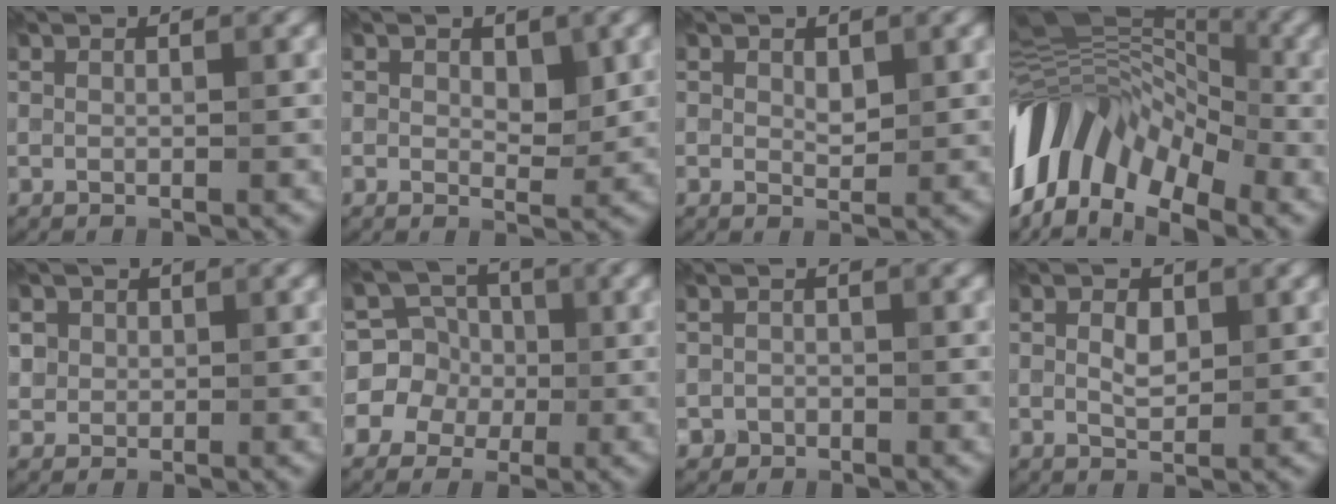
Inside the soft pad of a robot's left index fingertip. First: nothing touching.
{"total": 2.3, "force": [0.5, 1.4, 1.7], "torque": [-0.023, -0.006, 0.010]}
{"total": 1.5, "force": [0.4, 1.0, 1.0], "torque": [-0.015, -0.004, 0.009]}
{"total": 12.0, "force": [-3.2, 7.5, 8.8], "torque": [-0.149, 0.018, -0.070]}
{"total": 3.5, "force": [1.3, 3.1, 1.2], "torque": [-0.015, 0.011, 0.018]}
{"total": 5.4, "force": [-1.0, 5.3, 1.0], "torque": [-0.004, 0.020, -0.039]}
{"total": 1.2, "force": [-0.7, 1.0, 0.0], "torque": [0.012, 0.002, -0.014]}
{"total": 2.0, "force": [0.3, 1.3, 1.6], "torque": [-0.030, 0.000, 0.003]}